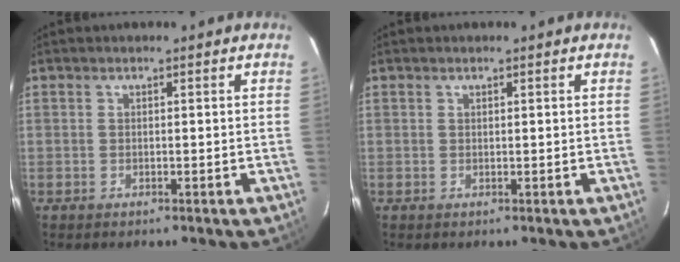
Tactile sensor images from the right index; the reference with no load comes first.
{"total": 0.0}